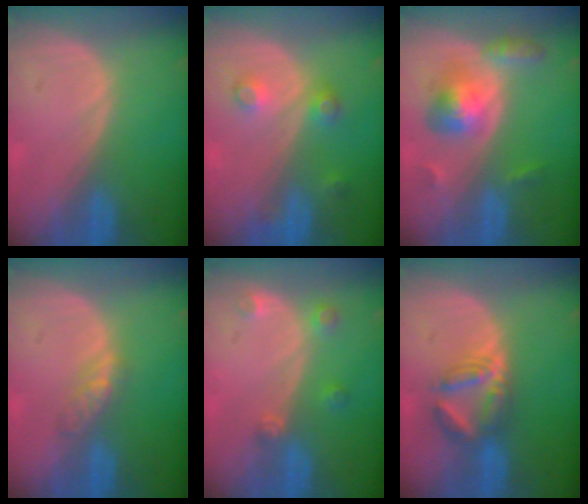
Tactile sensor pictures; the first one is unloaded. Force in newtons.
{"total": 3.8, "press": 3.4, "slide": 1.7}
{"total": 6.0, "press": 6.0, "slide": 0.2}
{"total": 3.1, "press": 2.8, "slide": 1.3}
{"total": 2.7, "press": 2.6, "slide": 0.4}
{"total": 5.8, "press": 5.6, "slide": 1.2}